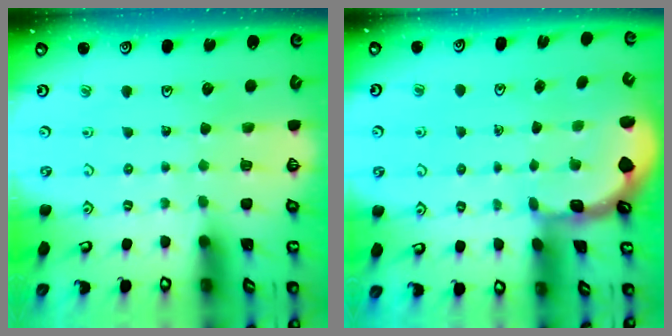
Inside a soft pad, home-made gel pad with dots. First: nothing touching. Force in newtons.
{"total": 1.2, "press": 1.1, "slide": 0.5}